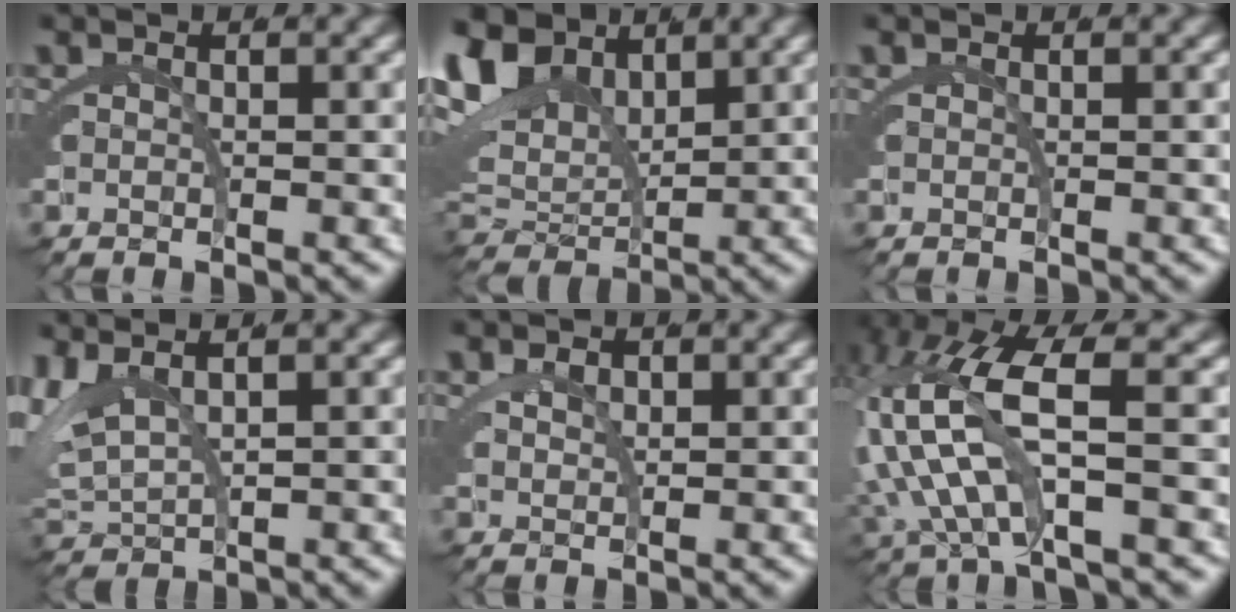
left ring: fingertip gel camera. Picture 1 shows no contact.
{"total": 9.1, "force": [4.3, 6.1, 5.2], "torque": [-0.124, -0.010, 0.086]}
{"total": 0.0}
{"total": 4.0, "force": [2.2, 2.4, 2.3], "torque": [-0.077, -0.005, 0.052]}
{"total": 0.7, "force": [0.7, 0.2, 0.1], "torque": [0.001, -0.002, 0.014]}
{"total": 7.7, "force": [1.5, 3.5, 6.7], "torque": [-0.164, -0.014, 0.036]}